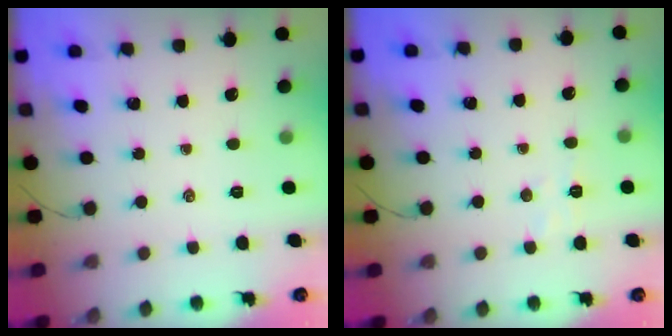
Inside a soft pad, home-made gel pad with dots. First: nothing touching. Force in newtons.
{"total": 4.3, "press": 4.1, "slide": 1.0}